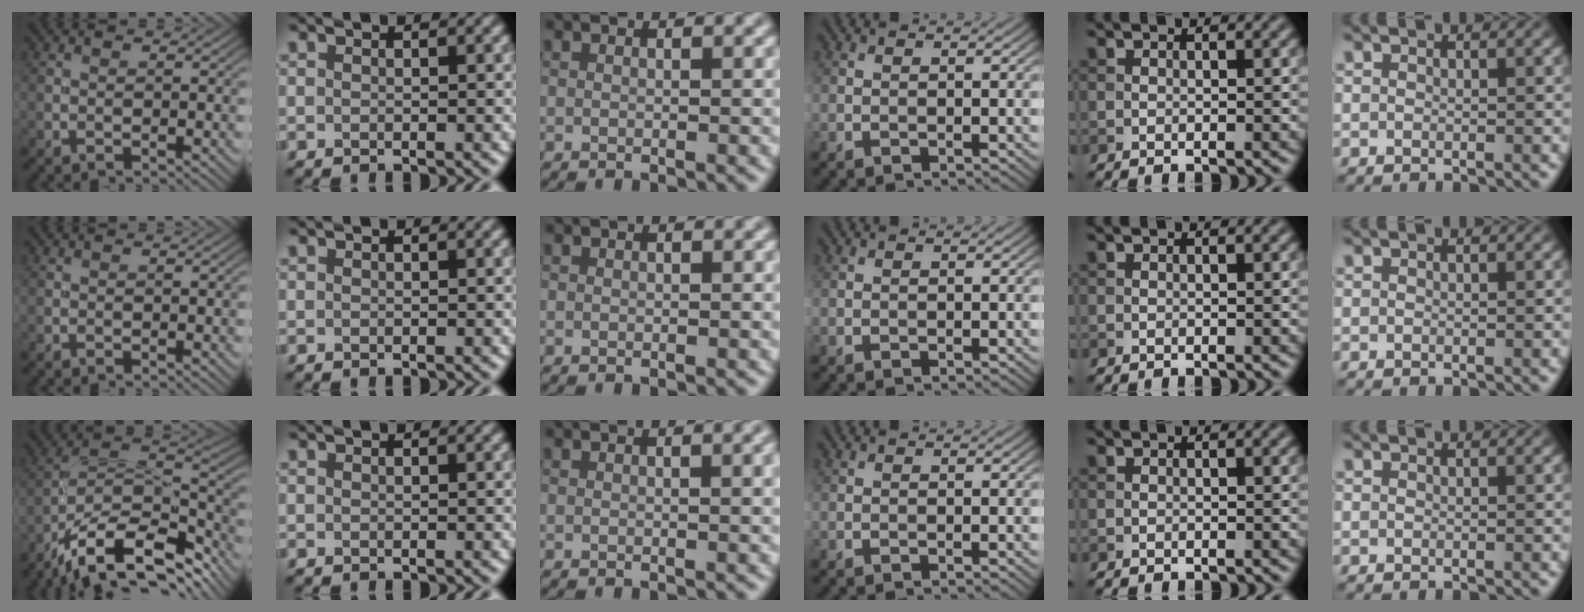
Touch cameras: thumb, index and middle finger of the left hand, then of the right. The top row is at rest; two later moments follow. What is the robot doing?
{"motion": "screw", "object": "medicine bottle"}